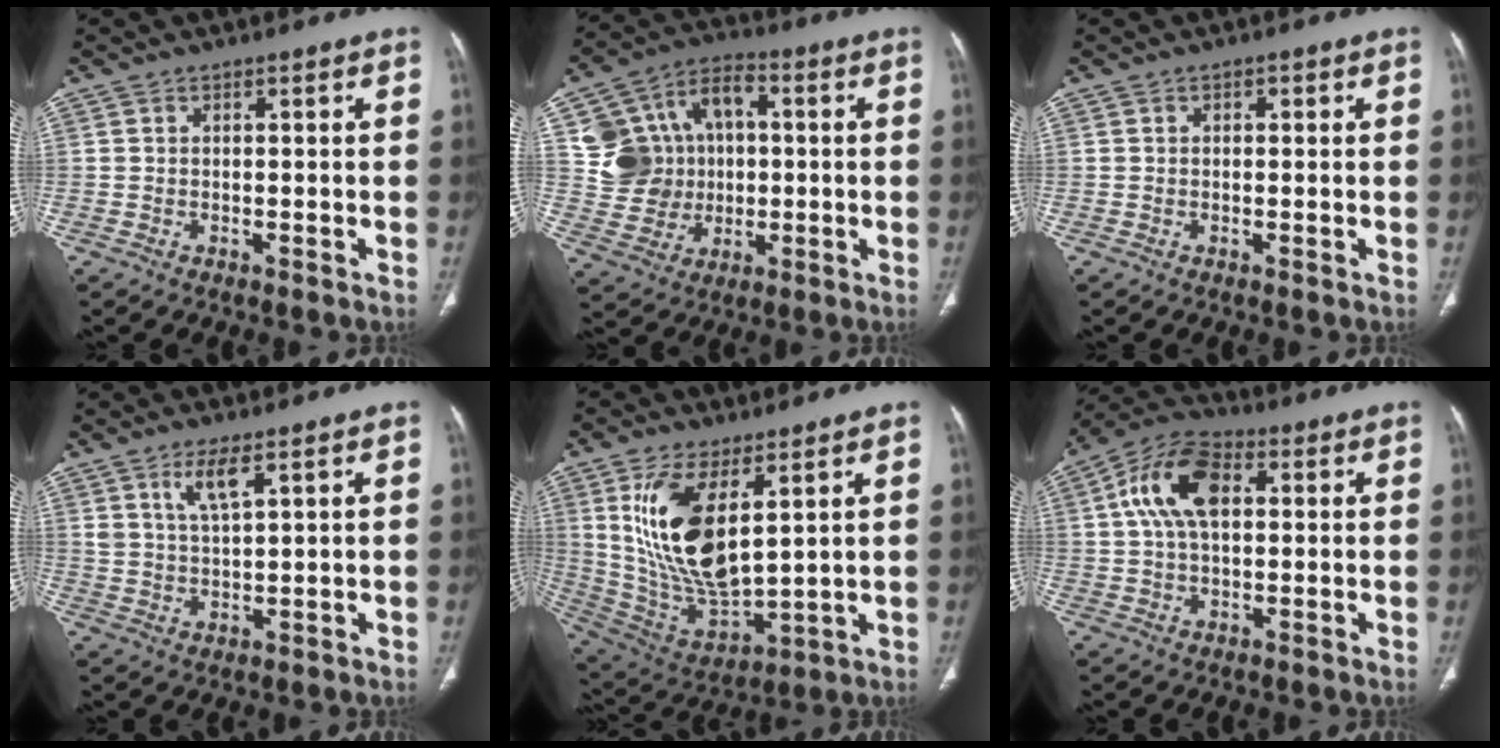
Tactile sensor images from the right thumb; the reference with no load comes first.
{"total": 14.4, "force": [1.9, 12.4, 7.0], "torque": [-0.090, 0.021, 0.042]}
{"total": 1.1, "force": [0.4, 0.8, 0.8], "torque": [-0.008, 0.001, 0.006]}
{"total": 5.3, "force": [3.0, 1.5, 4.0], "torque": [-0.082, -0.019, 0.066]}
{"total": 17.4, "force": [5.9, 7.7, 14.5], "torque": [-0.272, -0.028, 0.135]}
{"total": 12.3, "force": [2.6, 7.2, 9.6], "torque": [-0.179, 0.022, 0.040]}